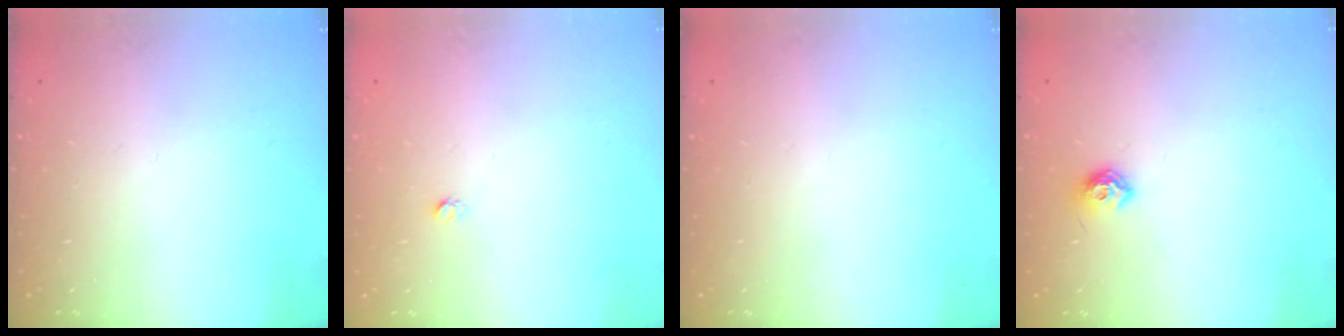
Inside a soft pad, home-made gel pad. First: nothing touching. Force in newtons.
{"total": 1.6, "press": 1.5, "slide": 0.1}
{"total": 0.0}
{"total": 7.9, "press": 7.8, "slide": 0.9}